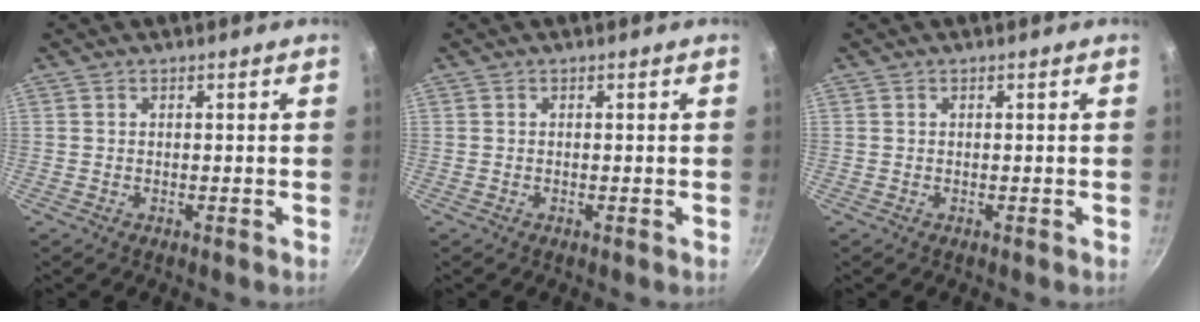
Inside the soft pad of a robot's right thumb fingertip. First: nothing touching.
{"total": 0.0}
{"total": 0.0}